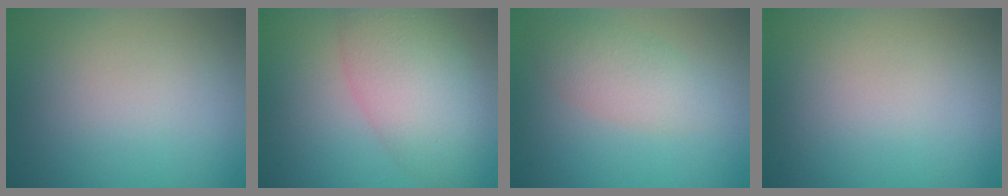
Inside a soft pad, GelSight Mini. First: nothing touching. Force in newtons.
{"total": 6.7, "press": 6.7, "slide": 0.4}
{"total": 2.8, "press": 2.8, "slide": 0.0}
{"total": 0.0}